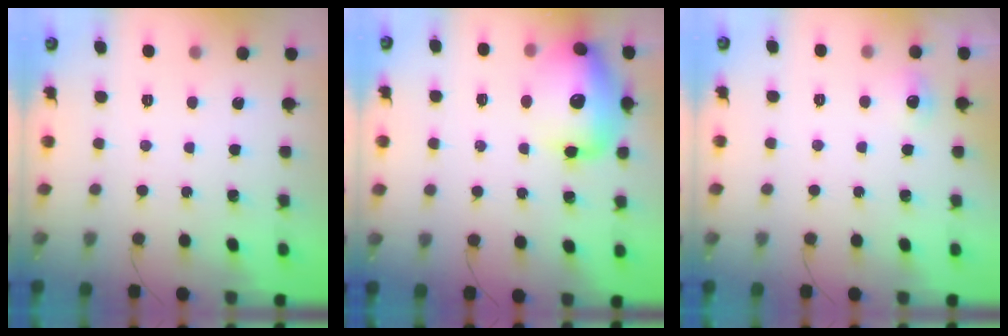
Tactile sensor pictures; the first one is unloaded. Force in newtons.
{"total": 17.0, "press": 16.7, "slide": 3.4}
{"total": 5.8, "press": 5.5, "slide": 1.7}